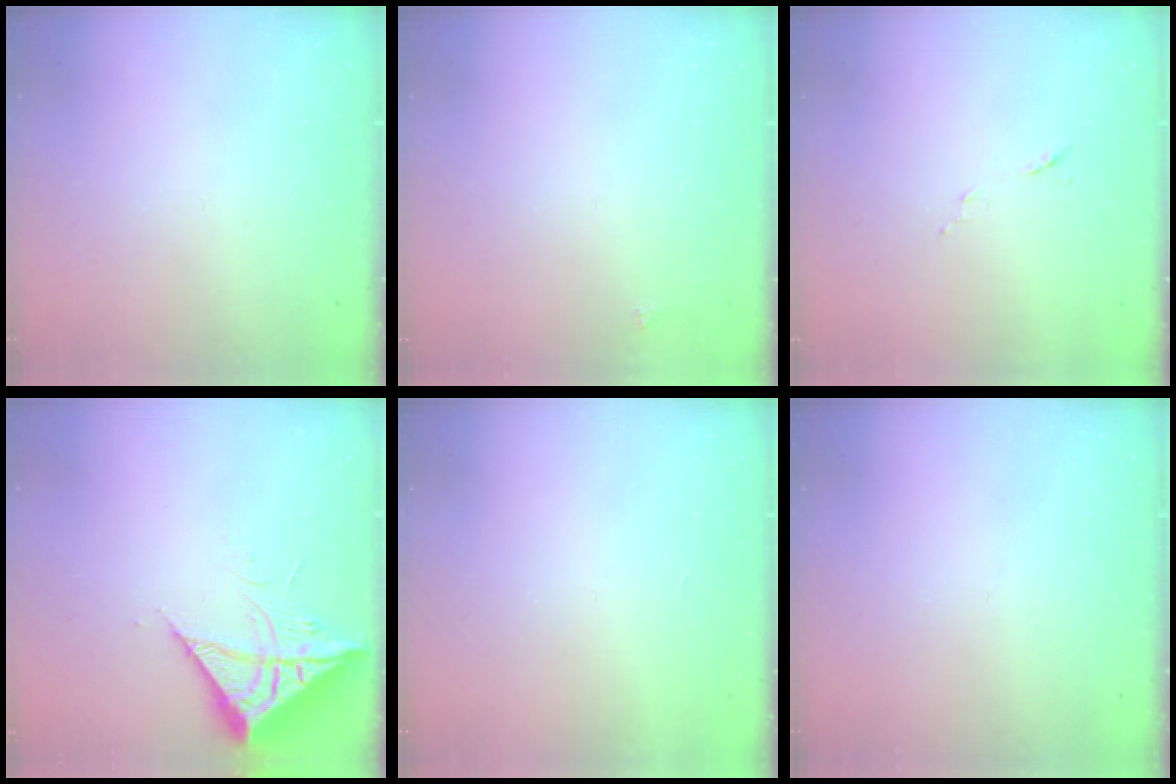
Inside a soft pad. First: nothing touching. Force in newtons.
{"total": 2.0, "press": 2.0, "slide": 0.3}
{"total": 5.5, "press": 5.4, "slide": 1.1}
{"total": 10.4, "press": 10.3, "slide": 1.4}
{"total": 1.8, "press": 1.8, "slide": 0.1}
{"total": 0.0}